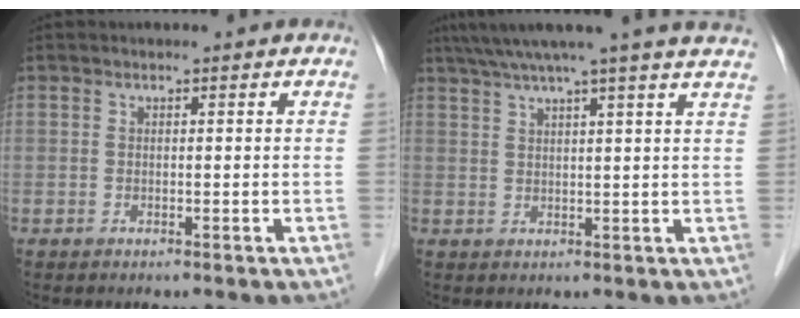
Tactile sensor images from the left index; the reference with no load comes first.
{"total": 13.4, "force": [11.4, -1.1, 6.9], "torque": [-0.116, 0.019, 0.140]}